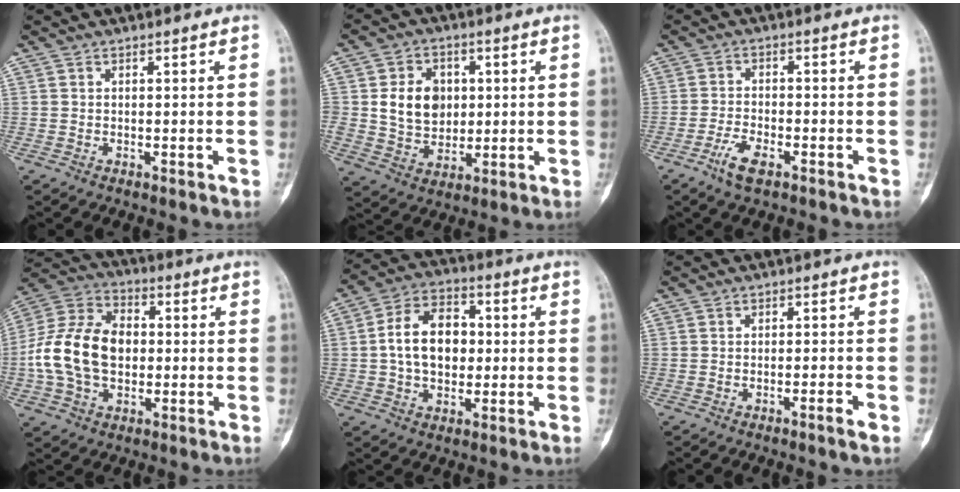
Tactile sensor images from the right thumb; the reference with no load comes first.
{"total": 10.7, "force": [1.7, 8.5, 6.4], "torque": [-0.070, -0.008, 0.036]}
{"total": 5.8, "force": [-3.4, 2.2, 4.2], "torque": [-0.088, 0.012, -0.062]}
{"total": 16.8, "force": [-1.0, 11.6, 12.1], "torque": [-0.221, 0.030, -0.019]}
{"total": 12.1, "force": [0.2, 8.3, 8.7], "torque": [-0.130, 0.021, -0.003]}
{"total": 2.0, "force": [-1.1, 0.0, 1.6], "torque": [-0.032, 0.004, -0.021]}